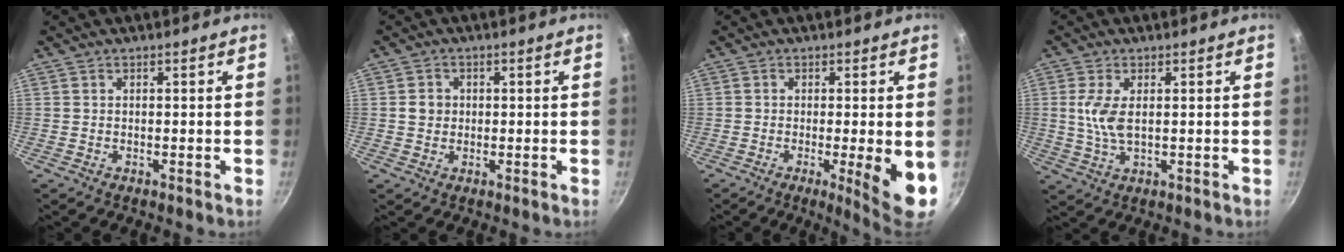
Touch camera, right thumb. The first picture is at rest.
{"total": 2.8, "force": [0.1, 2.6, 1.1], "torque": [-0.005, 0.006, 0.000]}
{"total": 8.6, "force": [-1.8, 1.1, 8.4], "torque": [-0.110, -0.009, -0.019]}
{"total": 5.6, "force": [0.8, 2.5, 4.9], "torque": [-0.106, -0.003, 0.017]}